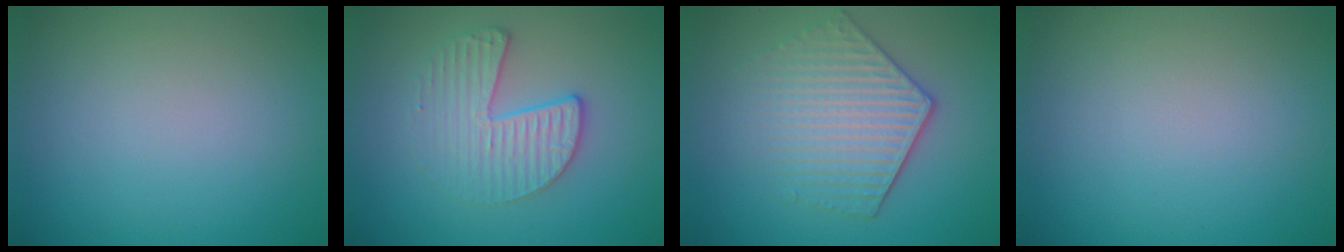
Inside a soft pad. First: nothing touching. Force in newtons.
{"total": 3.4, "press": 2.8, "slide": 1.8}
{"total": 4.5, "press": 3.9, "slide": 2.4}
{"total": 0.0}